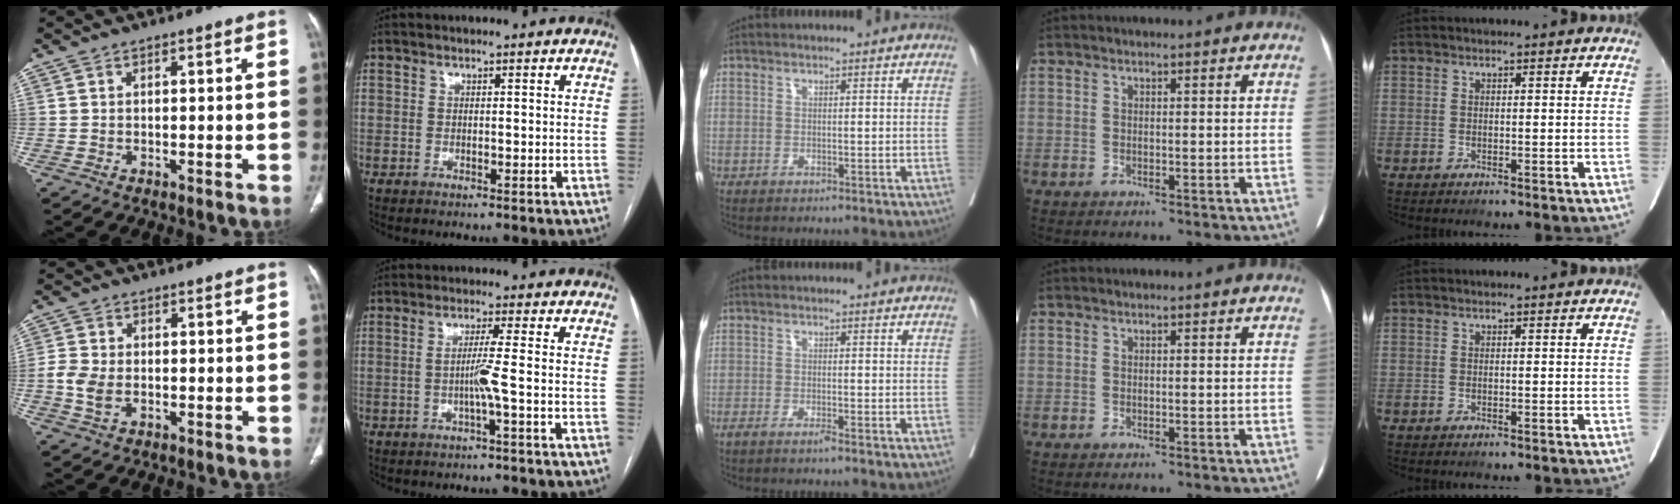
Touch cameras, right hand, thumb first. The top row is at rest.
{"thumb": {"total": 4.9, "force": [-1.0, 3.2, 3.6], "torque": [-0.088, 0.006, -0.021]}, "index": {"total": 3.5, "force": [-1.0, -1.1, 3.2], "torque": [-0.060, -0.001, -0.018]}, "middle": {"total": 1.2, "force": [-0.9, -0.1, 0.8], "torque": [-0.012, 0.000, -0.016]}}